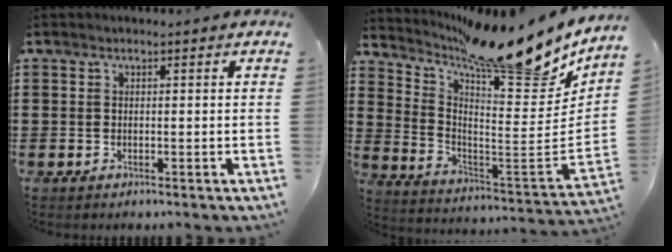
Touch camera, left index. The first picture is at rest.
{"total": 17.0, "force": [13.2, 3.4, 10.1], "torque": [-0.164, -0.094, 0.210]}